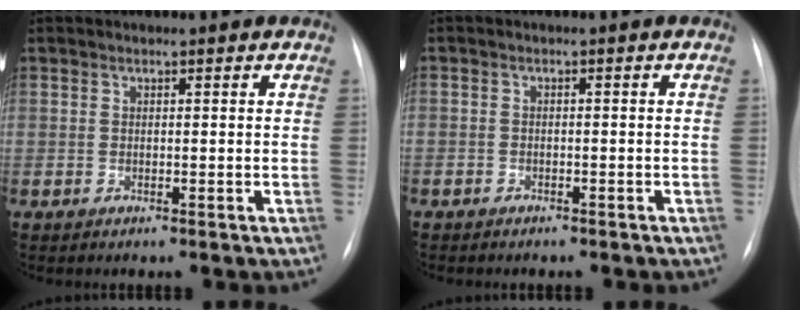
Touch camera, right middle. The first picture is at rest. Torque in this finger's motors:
{"motor_torque": [0.79, -1.35, -0.13, -0.21]}